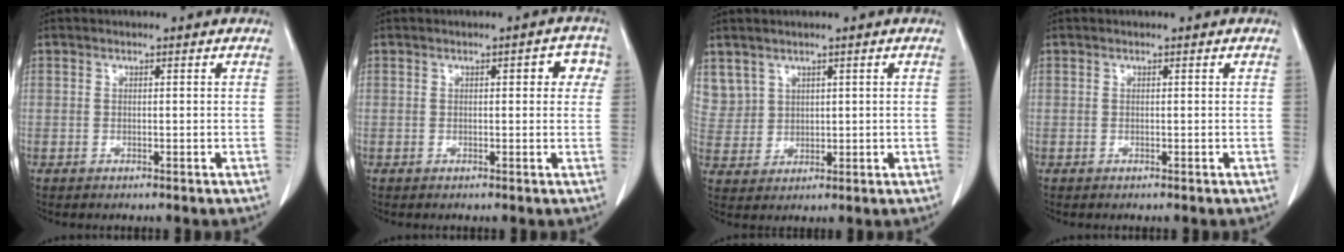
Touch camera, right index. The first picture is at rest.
{"total": 3.5, "force": [1.0, 1.5, 3.0], "torque": [-0.025, 0.013, 0.006]}
{"total": 5.8, "force": [3.6, 4.6, 0.5], "torque": [-0.016, 0.010, 0.086]}
{"total": 0.0}